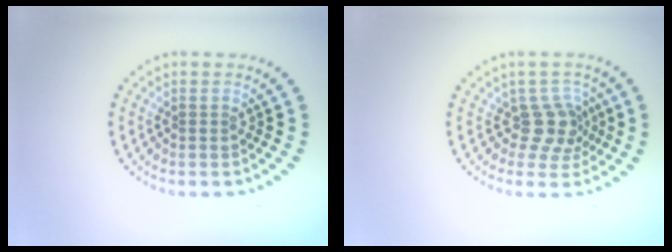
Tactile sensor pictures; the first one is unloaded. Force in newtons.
{"total": 2.9, "press": 2.2, "slide": 1.8}